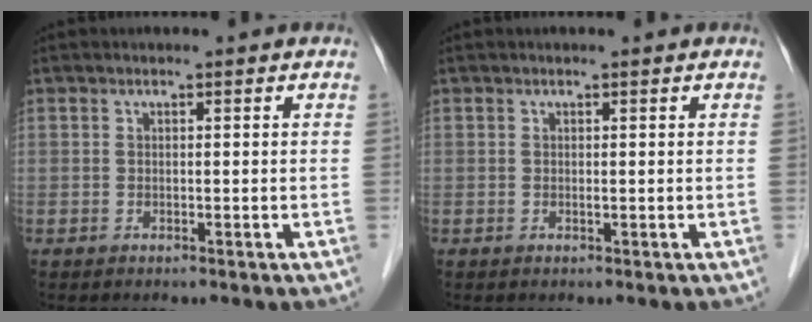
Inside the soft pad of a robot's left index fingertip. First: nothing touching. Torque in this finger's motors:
{"motor_torque": [0.06, 0.10, 0.00, -0.01]}